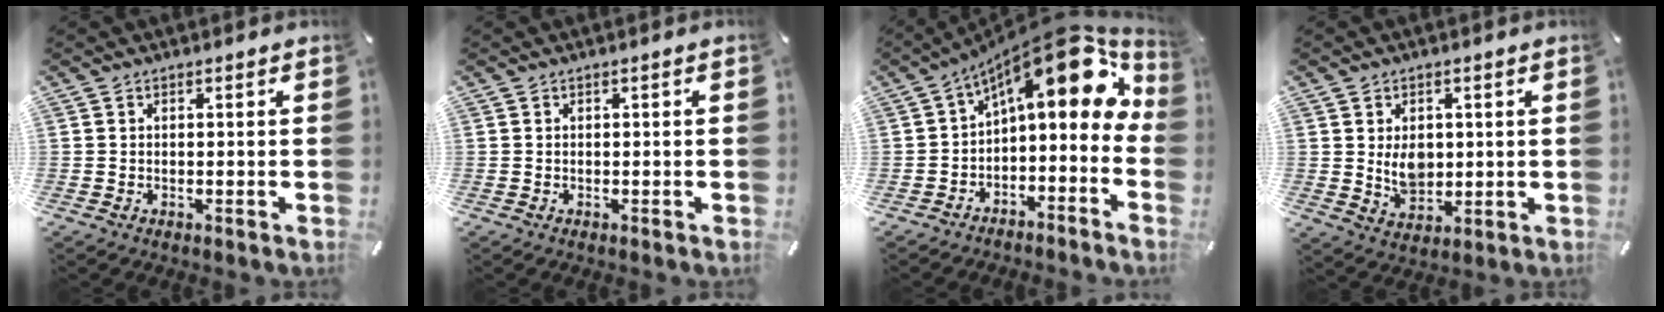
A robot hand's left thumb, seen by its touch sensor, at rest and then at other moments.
{"total": 0.0}
{"total": 18.2, "force": [7.7, 8.4, 14.2], "torque": [-0.185, -0.057, 0.132]}
{"total": 6.4, "force": [1.2, 5.0, 3.8], "torque": [-0.061, -0.009, 0.016]}